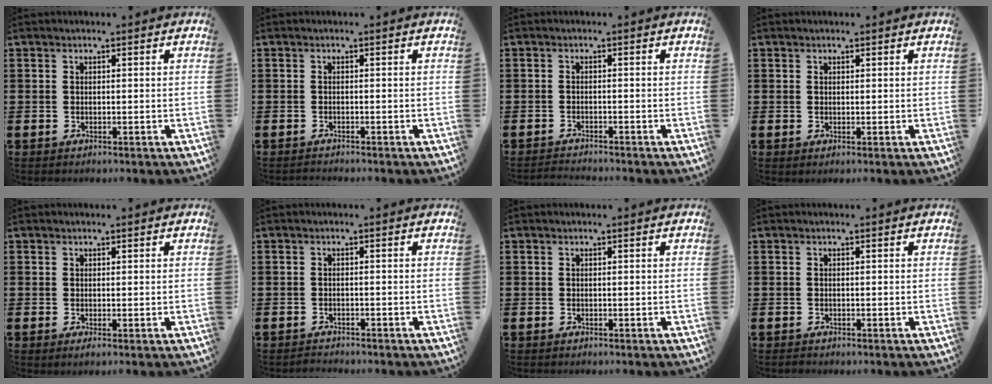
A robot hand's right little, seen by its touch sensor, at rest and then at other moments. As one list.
[{"total": 0.9, "force": [-0.9, 0.0, -0.1], "torque": [-0.002, 0.000, -0.019]}, {"total": 1.5, "force": [-1.5, -0.1, -0.1], "torque": [-0.003, 0.003, -0.032]}, {"total": 0.0}, {"total": 0.5, "force": [-0.1, 0.0, 0.5], "torque": [0.001, -0.005, -0.005]}, {"total": 1.2, "force": [-1.2, 0.1, -0.4], "torque": [-0.003, 0.002, -0.022]}, {"total": 0.0}, {"total": 0.7, "force": [-0.6, 0.1, -0.3], "torque": [-0.004, 0.002, -0.010]}]